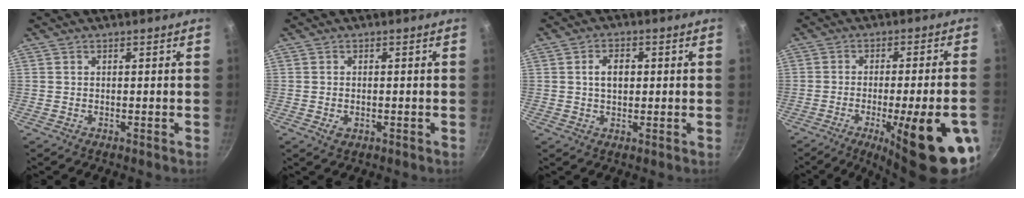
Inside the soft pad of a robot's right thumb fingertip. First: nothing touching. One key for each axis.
{"total": 2.0, "fx": -0.5, "fy": 1.3, "fz": 1.4, "tx": -0.023, "ty": -0.003, "tz": -0.006}
{"total": 4.2, "fx": 0.5, "fy": 2.9, "fz": 3.1, "tx": -0.037, "ty": 0.008, "tz": 0.007}
{"total": 21.1, "fx": -7.9, "fy": 4.8, "fz": 19.0, "tx": -0.237, "ty": 0.017, "tz": -0.102}